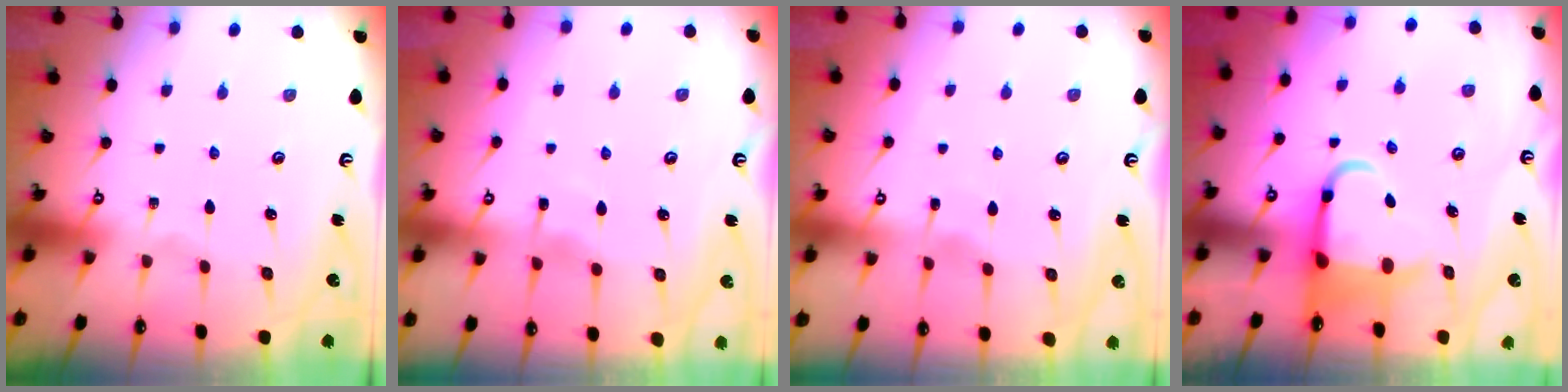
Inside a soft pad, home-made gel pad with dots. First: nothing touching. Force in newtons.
{"total": 5.3, "press": 5.3, "slide": 0.4}
{"total": 2.0, "press": 2.0, "slide": 0.3}
{"total": 6.5, "press": 6.3, "slide": 1.4}